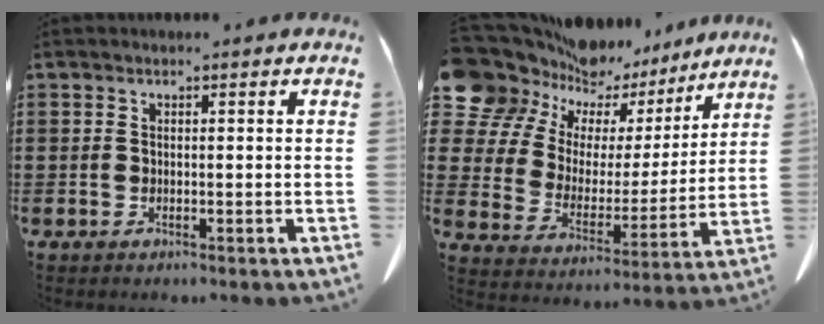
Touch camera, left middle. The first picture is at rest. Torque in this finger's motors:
{"motor_torque": [1.57, 0.57, 0.76, 0.15]}